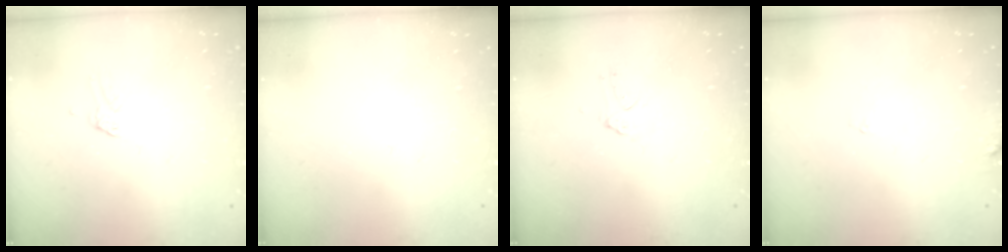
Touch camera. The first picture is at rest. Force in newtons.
{"total": 0.0}
{"total": 1.1, "press": 1.1, "slide": 0.1}
{"total": 7.3, "press": 7.3, "slide": 0.7}